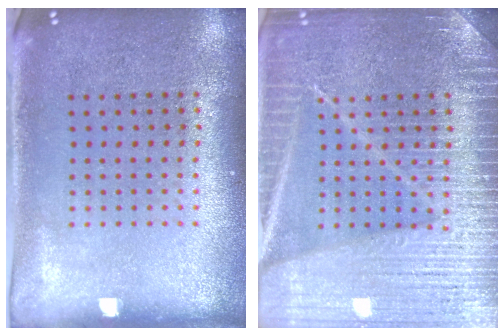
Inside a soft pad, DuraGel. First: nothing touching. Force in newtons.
{"total": 6.7, "press": 6.6, "slide": 0.8}